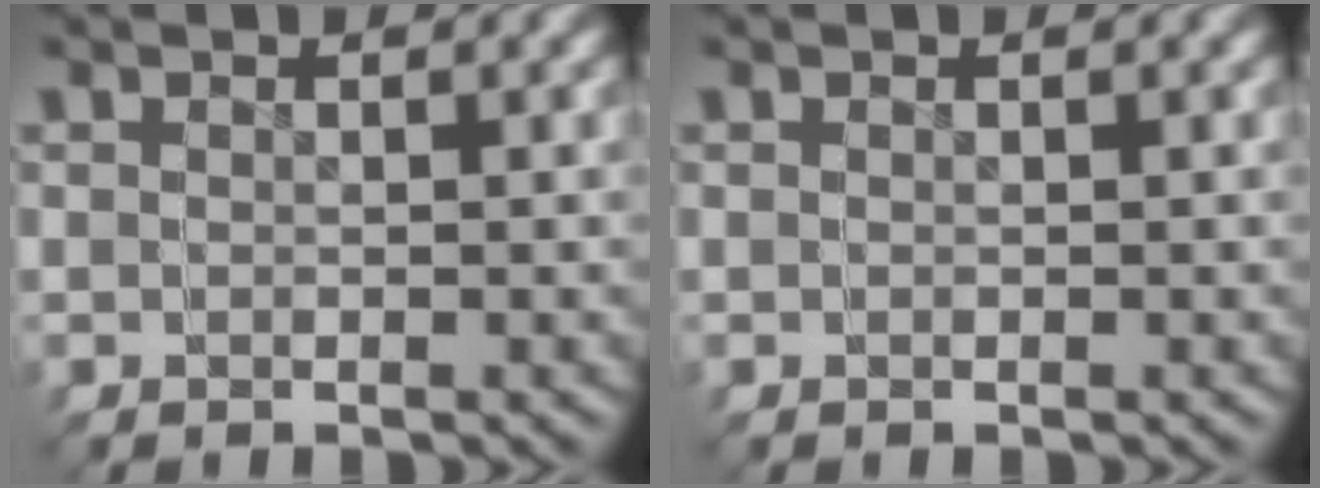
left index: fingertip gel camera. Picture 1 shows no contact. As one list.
[{"total": 0.0}]